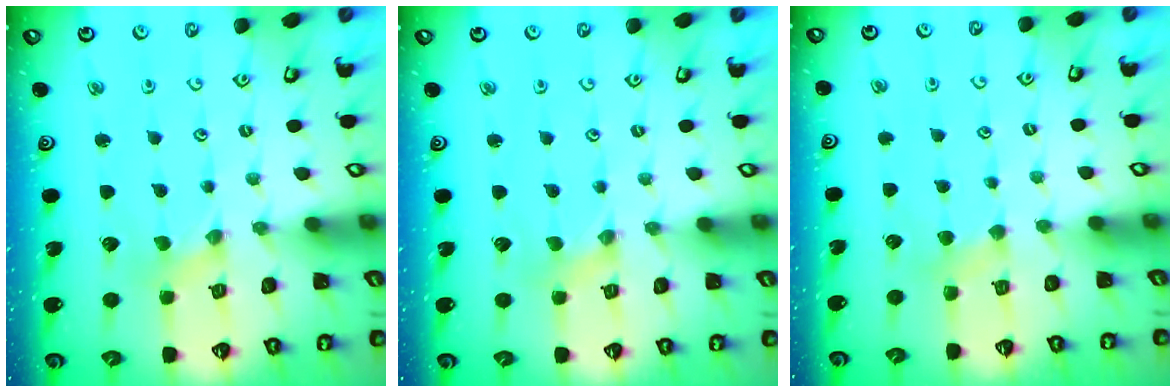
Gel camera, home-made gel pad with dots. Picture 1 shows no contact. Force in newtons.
{"total": 0.0}
{"total": 2.9, "press": 2.8, "slide": 0.5}